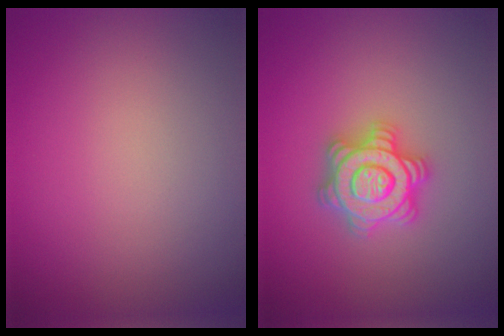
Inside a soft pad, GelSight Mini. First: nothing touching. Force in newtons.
{"total": 4.8, "press": 4.8, "slide": 0.8}